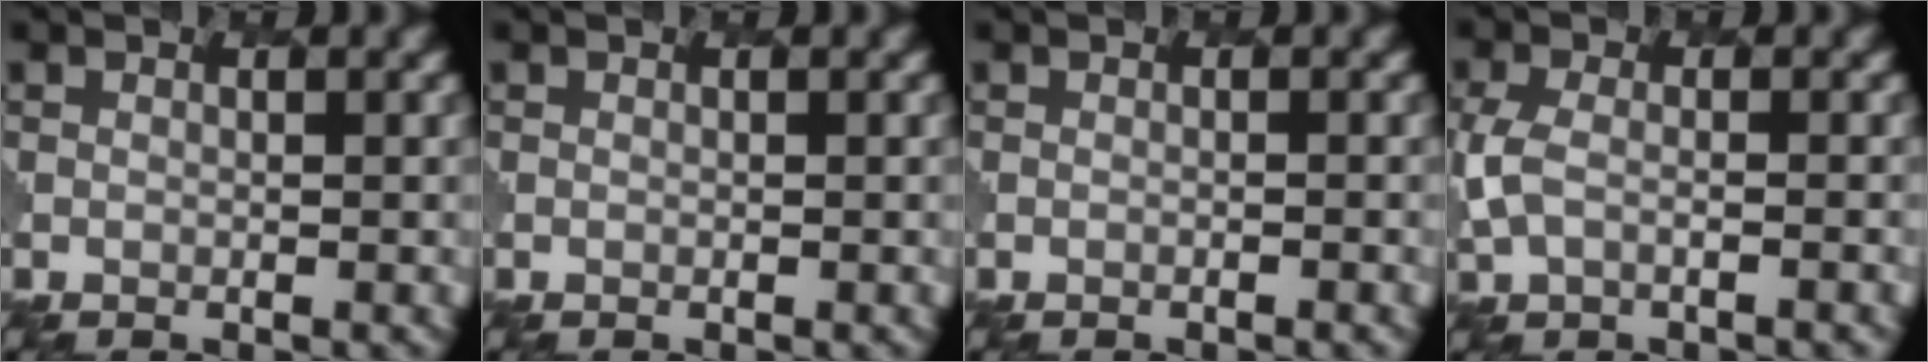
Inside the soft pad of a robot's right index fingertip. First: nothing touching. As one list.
[{"total": 0.0}, {"total": 0.0}, {"total": 2.6, "force": [-0.4, 1.1, 2.4], "torque": [-0.065, -0.002, -0.016]}]